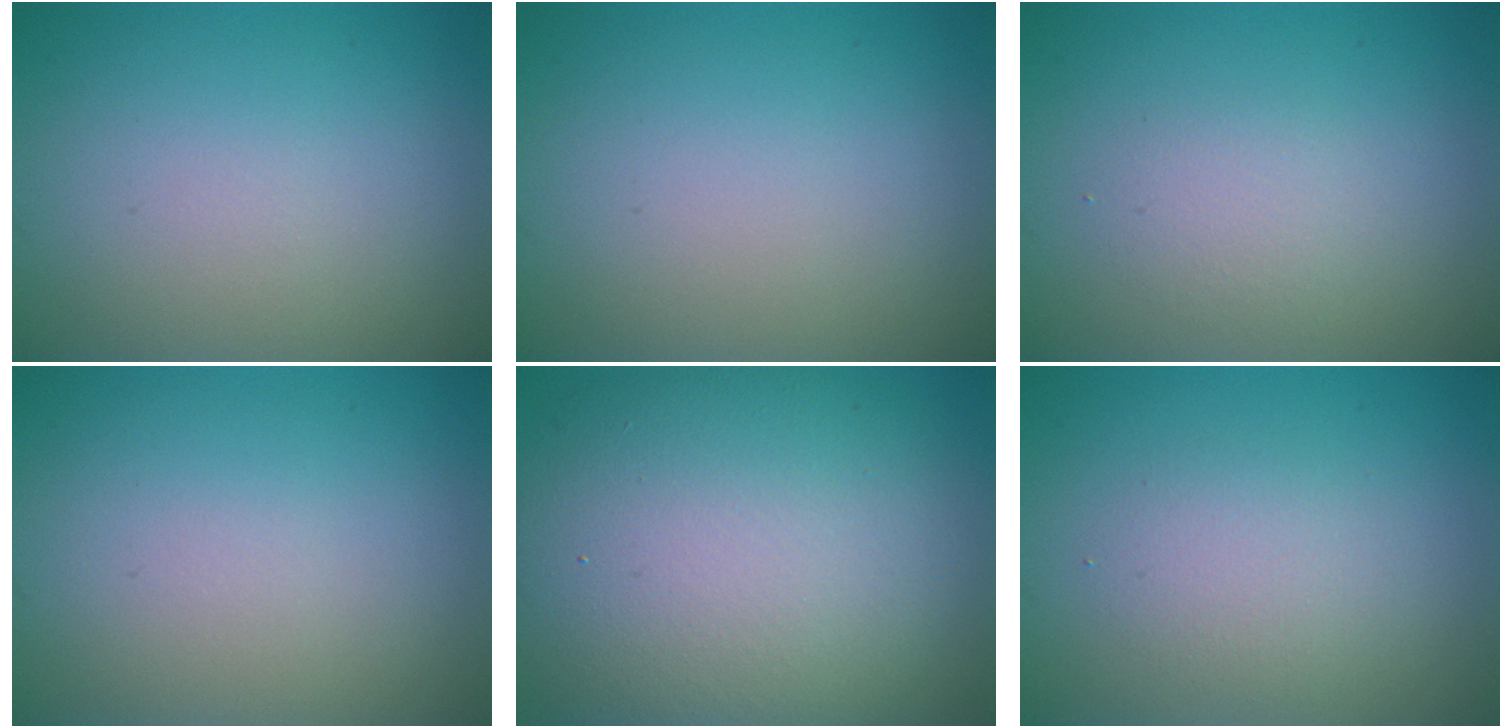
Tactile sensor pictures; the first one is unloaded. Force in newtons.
{"total": 0.0}
{"total": 1.6, "press": 1.6, "slide": 0.1}
{"total": 0.0}
{"total": 13.5, "press": 13.5, "slide": 1.3}
{"total": 2.1, "press": 2.1, "slide": 0.2}